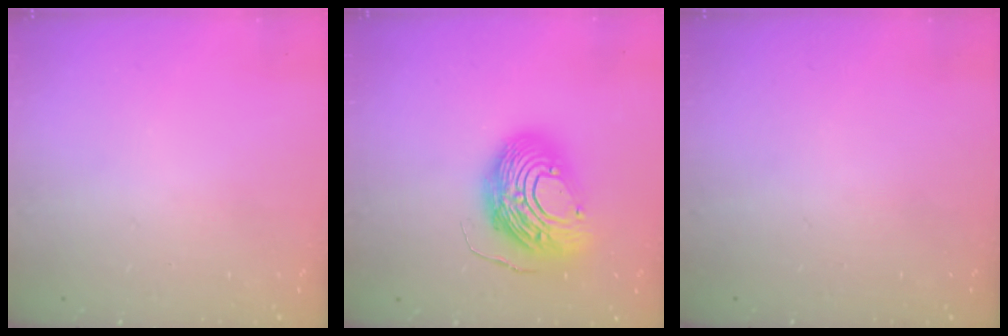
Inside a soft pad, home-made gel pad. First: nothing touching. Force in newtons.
{"total": 16.1, "press": 16.0, "slide": 1.6}
{"total": 0.0}